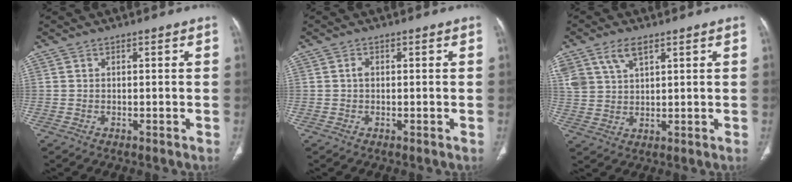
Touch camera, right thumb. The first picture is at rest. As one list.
[{"total": 0.9, "force": [0.0, 0.6, 0.7], "torque": [-0.009, 0.003, -0.004]}, {"total": 7.1, "force": [4.1, 3.8, 4.4], "torque": [-0.083, -0.007, 0.088]}]